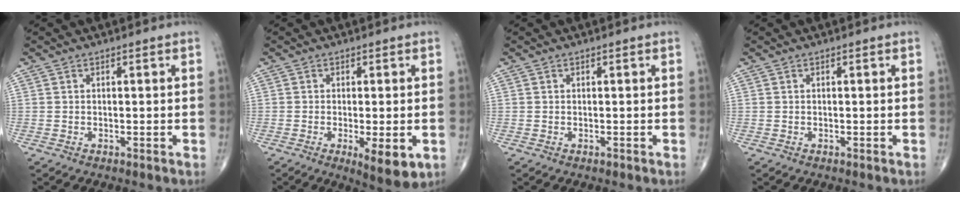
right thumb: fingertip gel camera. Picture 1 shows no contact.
{"total": 7.0, "force": [-2.1, 2.2, 6.3], "torque": [-0.092, -0.018, -0.028]}
{"total": 0.0}
{"total": 0.0}